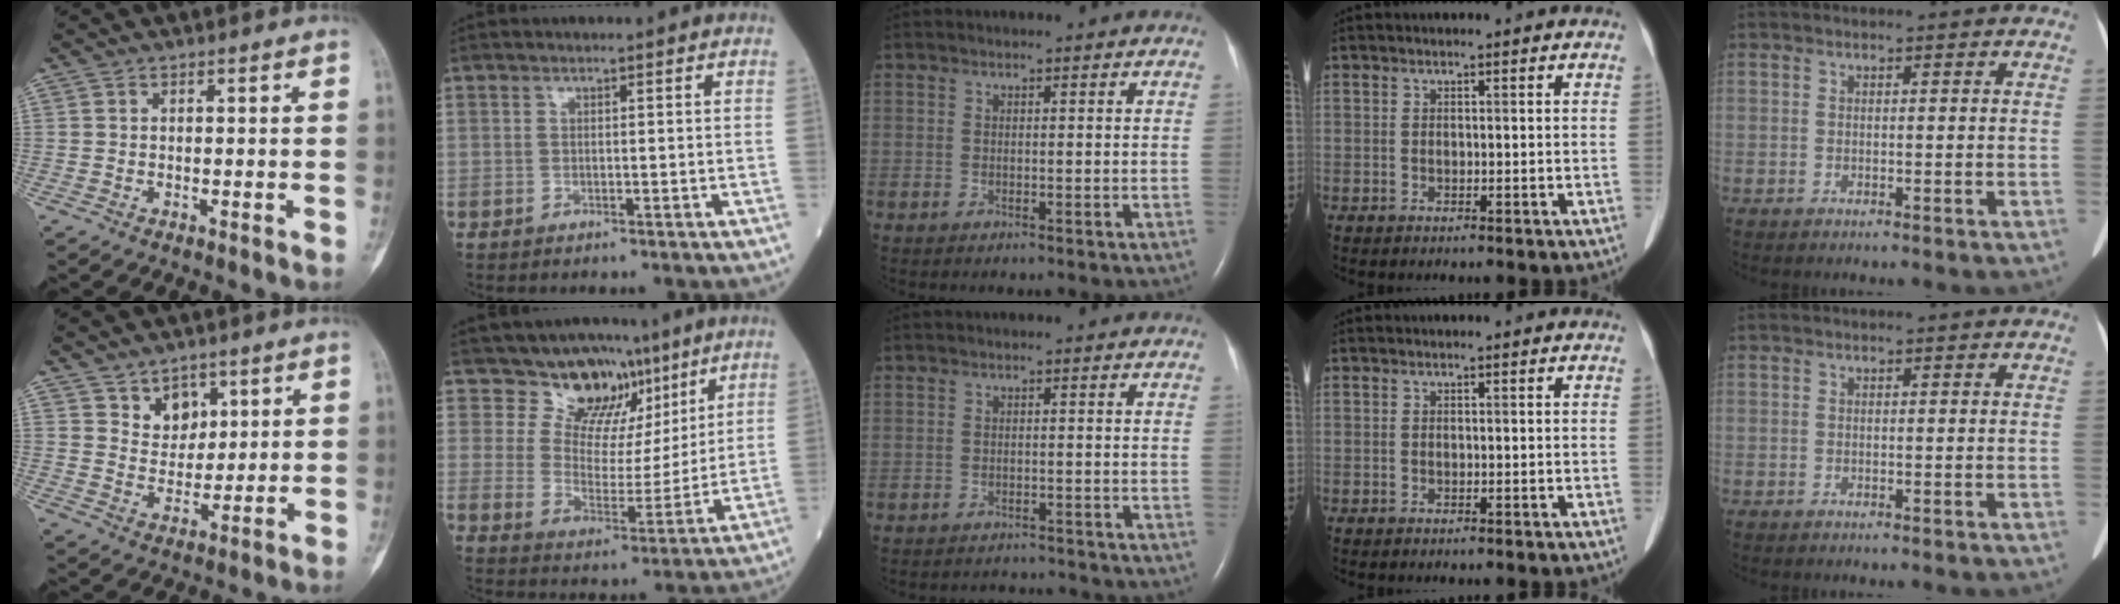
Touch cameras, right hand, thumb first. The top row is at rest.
{"thumb": {"total": 6.2, "force": [3.5, 4.7, 2.0], "torque": [-0.001, -0.024, 0.066]}, "index": {"total": 9.9, "force": [7.2, 5.8, 3.5], "torque": [-0.048, -0.001, 0.124]}, "middle": {"total": 4.0, "force": [-3.9, 0.4, -0.6], "torque": [0.007, -0.001, -0.053]}}